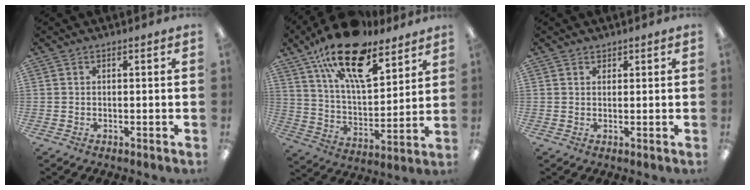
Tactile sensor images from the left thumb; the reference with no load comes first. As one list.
[{"total": 21.2, "force": [14.0, 8.9, 13.3], "torque": [-0.217, -0.077, 0.242]}, {"total": 1.3, "force": [1.0, 0.7, -0.1], "torque": [0.010, -0.003, 0.018]}]